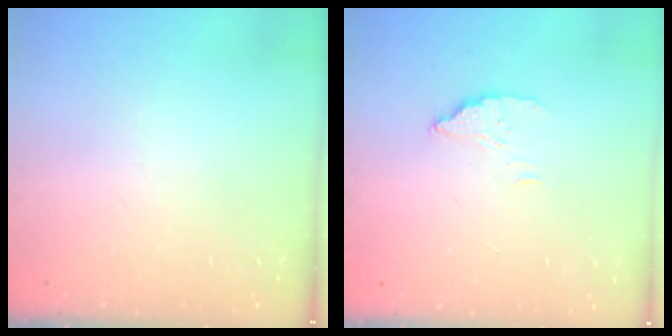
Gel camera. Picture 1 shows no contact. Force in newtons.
{"total": 3.6, "press": 3.5, "slide": 0.4}